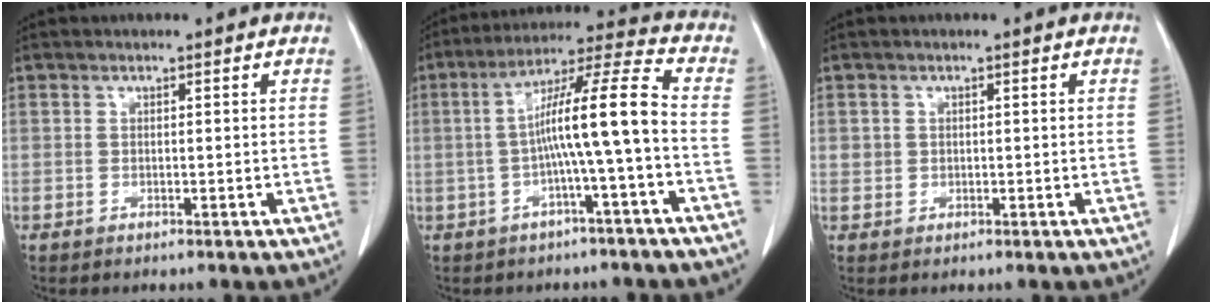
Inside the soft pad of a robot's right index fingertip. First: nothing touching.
{"total": 10.8, "force": [-1.5, -1.0, 10.7], "torque": [-0.180, 0.028, -0.032]}
{"total": 1.3, "force": [0.3, 1.2, 0.2], "torque": [0.008, 0.006, 0.002]}